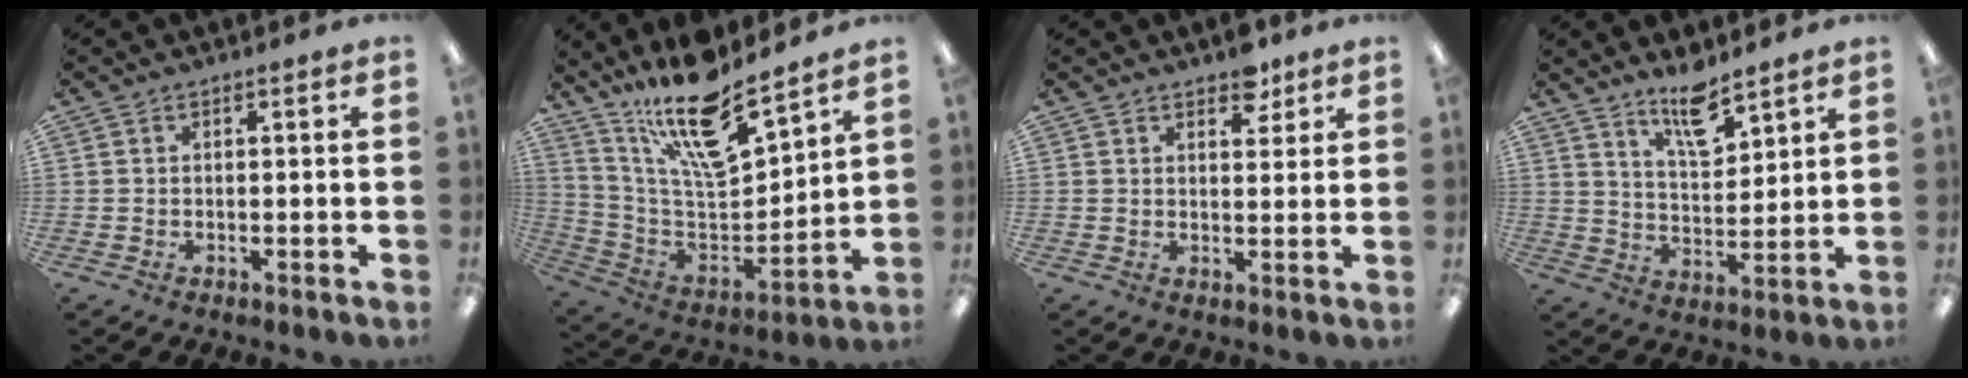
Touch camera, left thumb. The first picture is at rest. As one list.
[{"total": 17.2, "force": [13.7, 4.2, 9.5], "torque": [-0.174, -0.108, 0.234]}, {"total": 5.0, "force": [3.8, 2.5, 2.2], "torque": [-0.010, -0.020, 0.062]}, {"total": 9.8, "force": [7.7, 3.2, 5.1], "torque": [-0.071, -0.051, 0.131]}]